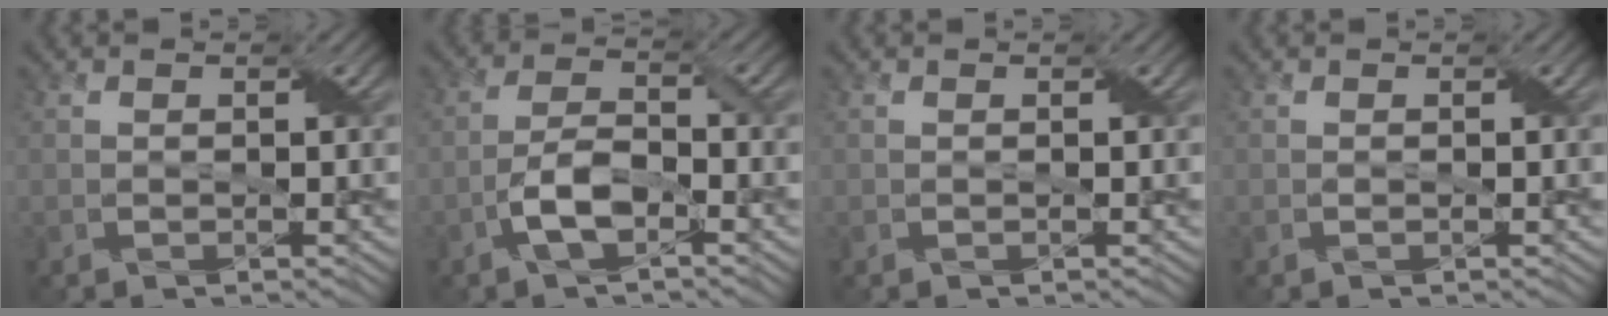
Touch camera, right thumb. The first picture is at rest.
{"total": 5.1, "force": [-2.5, 2.0, 4.0], "torque": [-0.084, 0.007, -0.053]}
{"total": 0.0}
{"total": 0.0}